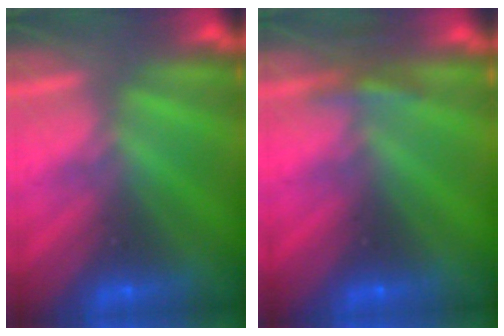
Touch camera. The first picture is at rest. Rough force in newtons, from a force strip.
{"total": 3.0}